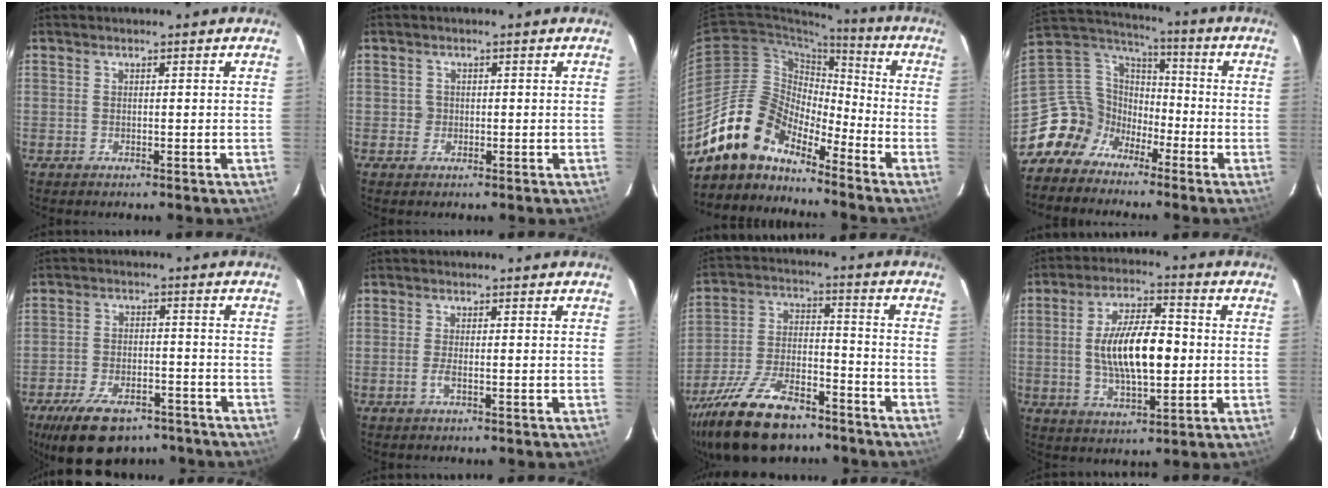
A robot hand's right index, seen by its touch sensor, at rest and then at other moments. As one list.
[{"total": 1.4, "force": [-0.2, 1.4, 0.0], "torque": [0.004, 0.004, -0.001]}, {"total": 14.5, "force": [-12.5, 6.0, 4.5], "torque": [-0.088, 0.020, -0.234]}, {"total": 12.7, "force": [-8.4, 9.2, 2.6], "torque": [-0.076, 0.038, -0.165]}, {"total": 15.4, "force": [-10.8, 7.6, 8.0], "torque": [-0.173, -0.002, -0.164]}, {"total": 1.6, "force": [-0.7, 0.2, 1.5], "torque": [-0.031, -0.002, -0.013]}, {"total": 21.7, "force": [-15.5, 9.3, 12.0], "torque": [-0.247, -0.019, -0.254]}, {"total": 13.6, "force": [-0.3, 5.5, 12.5], "torque": [-0.229, 0.005, -0.001]}]